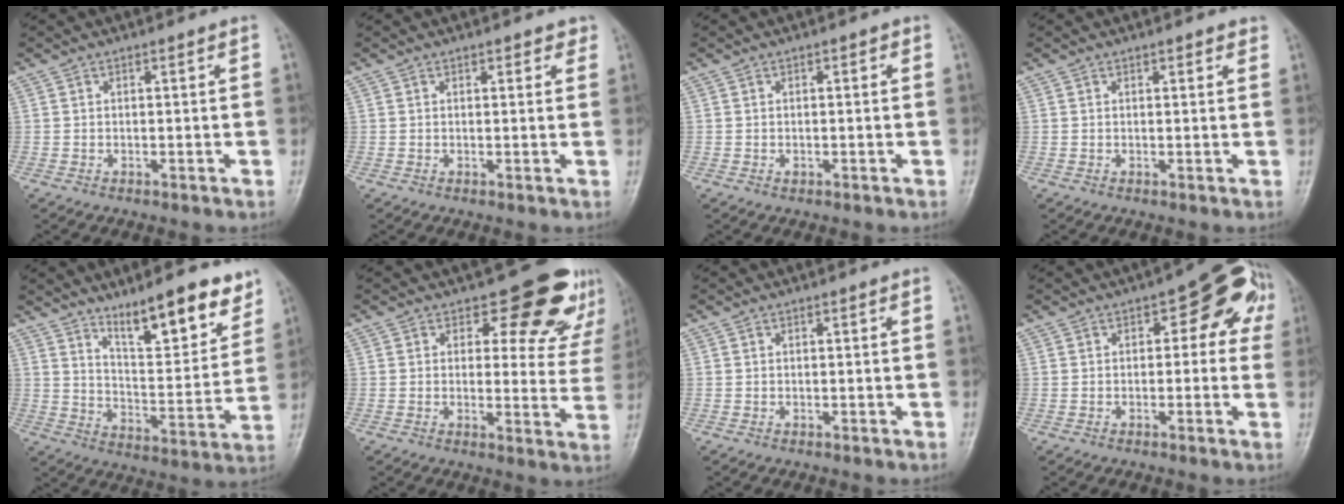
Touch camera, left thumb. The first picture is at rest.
{"total": 1.8, "force": [1.3, 1.0, 0.9], "torque": [0.006, -0.004, 0.009]}
{"total": 1.0, "force": [-0.1, 0.8, 0.7], "torque": [-0.002, 0.003, -0.003]}
{"total": 1.4, "force": [1.0, 0.6, 0.8], "torque": [-0.004, -0.004, 0.009]}
{"total": 15.1, "force": [10.7, 4.3, 9.7], "torque": [-0.106, -0.075, 0.173]}
{"total": 12.0, "force": [9.4, 6.2, 4.2], "torque": [0.003, -0.063, 0.090]}
{"total": 0.0}
{"total": 8.7, "force": [2.2, 5.1, 6.7], "torque": [-0.029, 0.015, 0.011]}